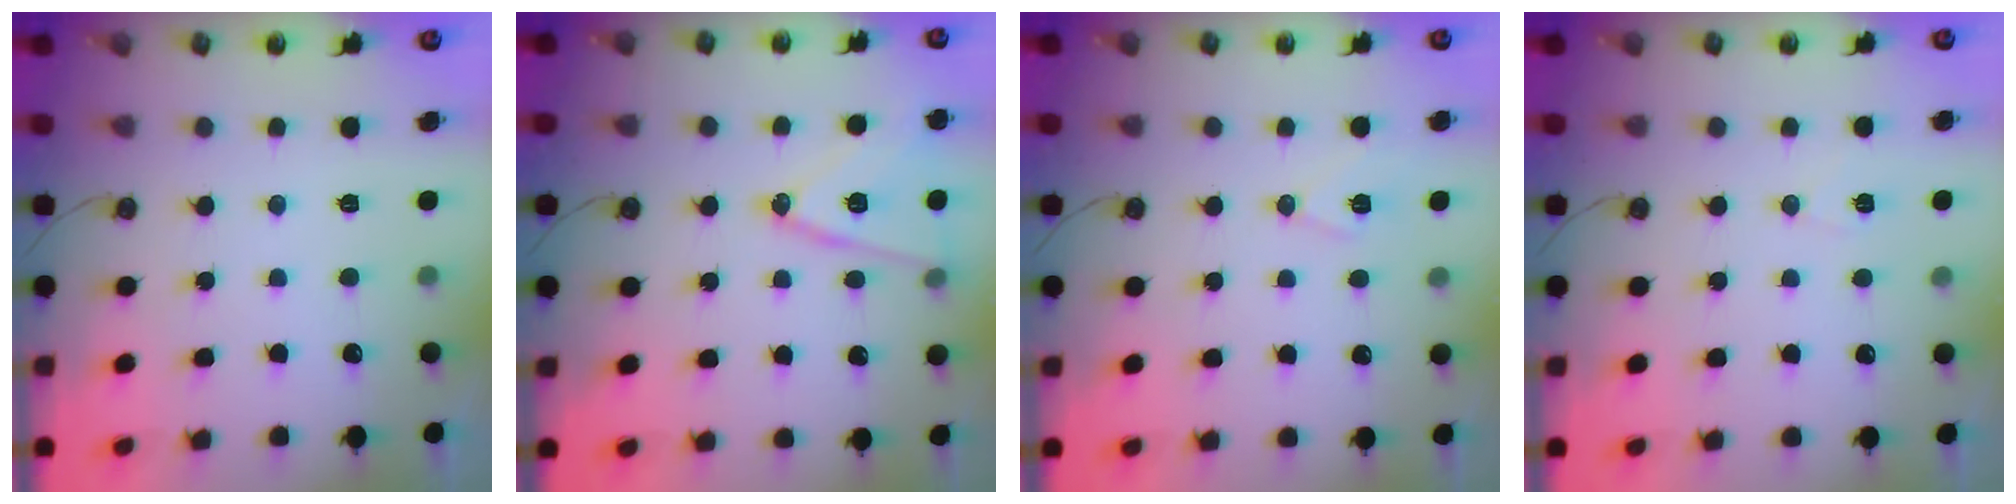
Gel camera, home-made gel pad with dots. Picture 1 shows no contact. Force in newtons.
{"total": 14.5, "press": 14.1, "slide": 3.3}
{"total": 7.3, "press": 6.4, "slide": 3.5}
{"total": 5.3, "press": 4.8, "slide": 2.3}